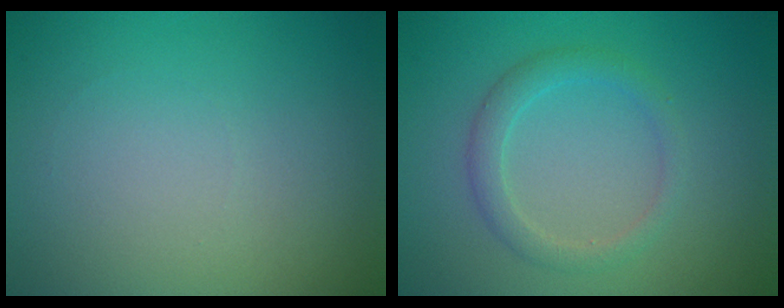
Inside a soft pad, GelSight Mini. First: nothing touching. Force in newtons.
{"total": 2.1, "press": 2.1, "slide": 0.2}